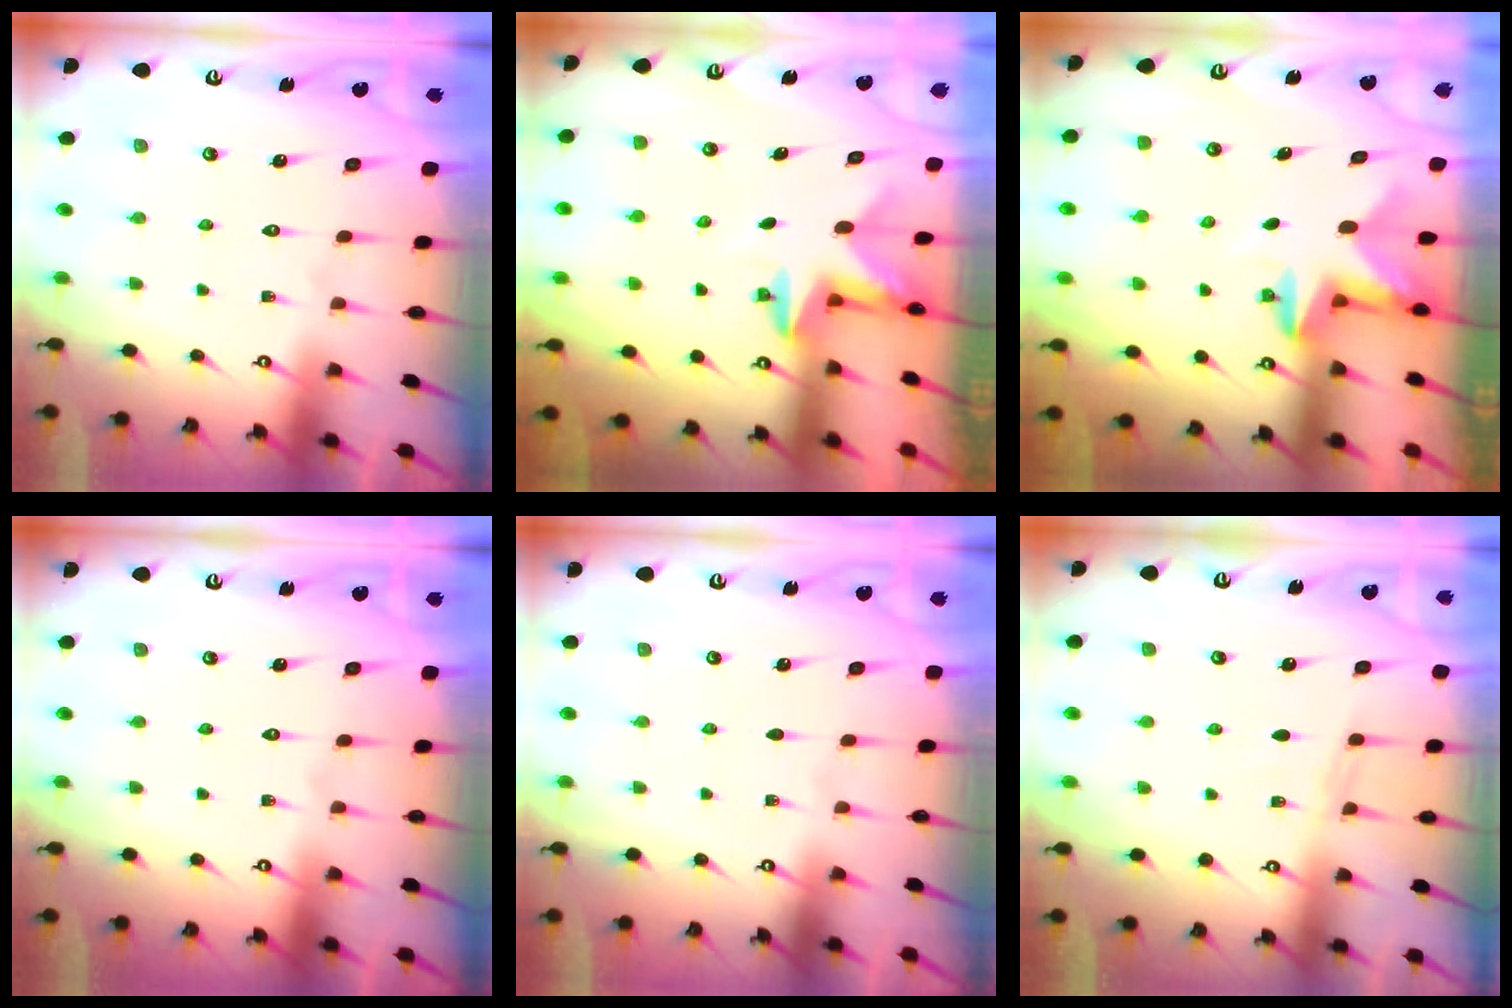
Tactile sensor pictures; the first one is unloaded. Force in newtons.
{"total": 2.4, "press": 2.3, "slide": 0.4}
{"total": 2.7, "press": 2.6, "slide": 0.6}
{"total": 0.0}
{"total": 0.0}
{"total": 3.9, "press": 3.9, "slide": 0.5}